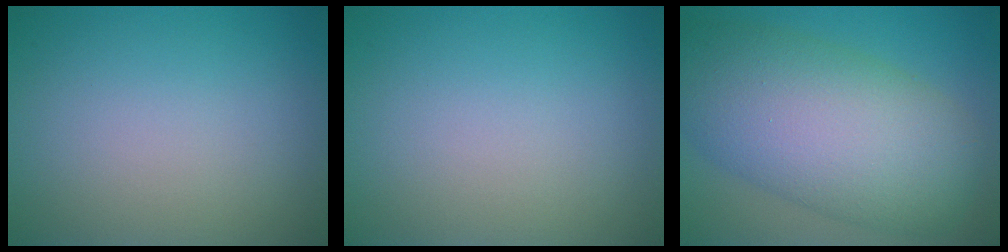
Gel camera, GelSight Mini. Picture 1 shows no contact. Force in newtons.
{"total": 0.0}
{"total": 11.8, "press": 11.8, "slide": 0.3}